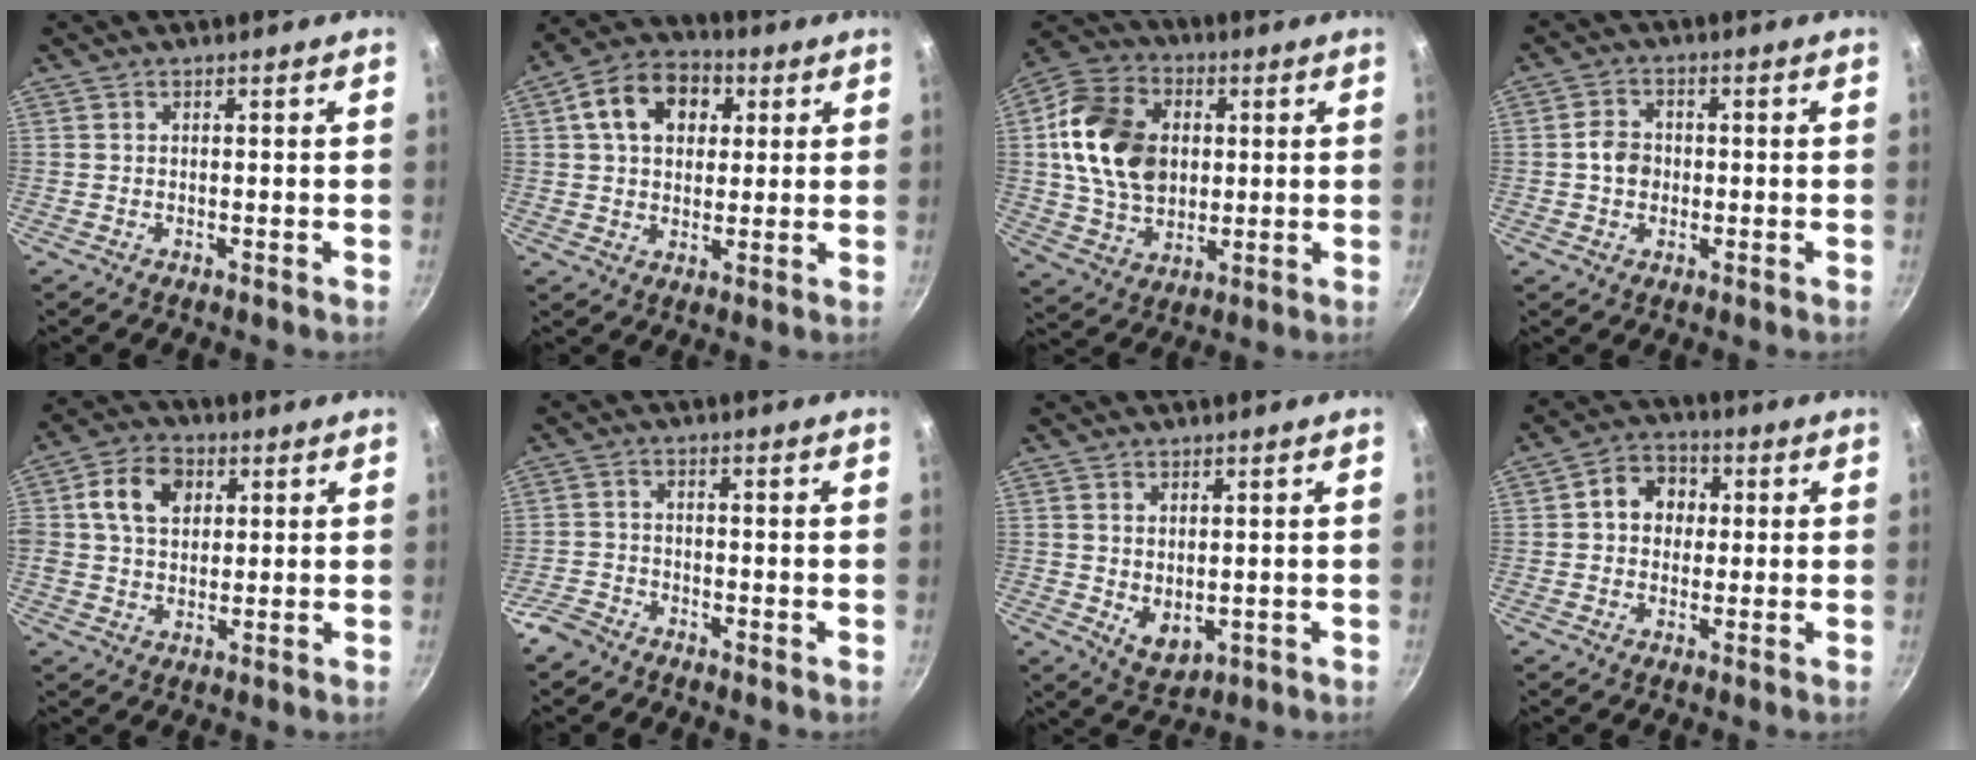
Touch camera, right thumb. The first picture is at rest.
{"total": 12.2, "force": [3.6, 8.9, 7.6], "torque": [-0.104, 0.013, 0.045]}
{"total": 18.2, "force": [2.4, 13.5, 12.0], "torque": [-0.193, 0.004, 0.039]}
{"total": 4.5, "force": [-0.4, 3.8, 2.4], "torque": [-0.025, 0.013, -0.013]}
{"total": 9.5, "force": [2.6, 7.1, 5.7], "torque": [-0.085, 0.005, 0.033]}
{"total": 3.8, "force": [-3.0, 2.0, 1.1], "torque": [-0.022, 0.027, -0.062]}
{"total": 5.1, "force": [0.6, 3.4, 3.8], "torque": [-0.053, -0.018, 0.021]}
{"total": 7.5, "force": [1.1, 6.3, 3.9], "torque": [-0.033, 0.012, 0.004]}